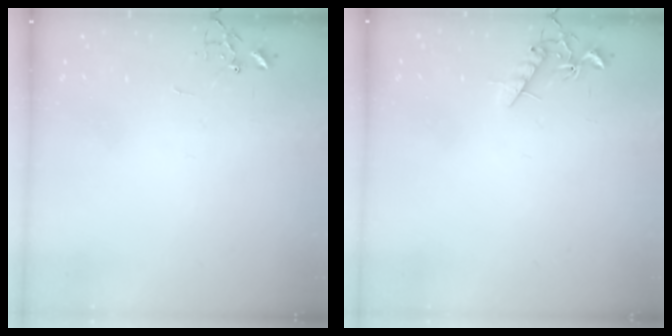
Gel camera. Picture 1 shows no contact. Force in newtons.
{"total": 8.0, "press": 8.0, "slide": 0.4}